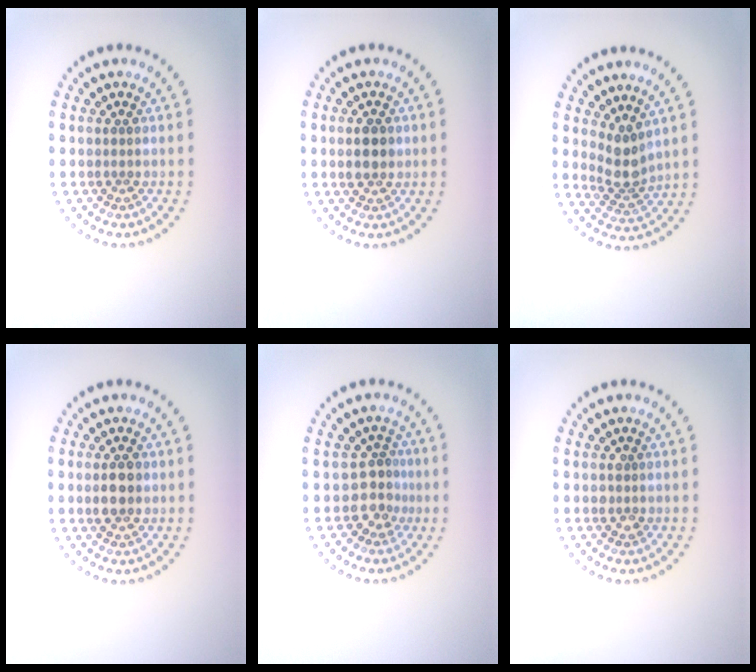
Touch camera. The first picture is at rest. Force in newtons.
{"total": 2.1, "press": 2.1, "slide": 0.2}
{"total": 2.7, "press": 2.0, "slide": 1.8}
{"total": 2.5, "press": 2.5, "slide": 0.2}
{"total": 2.7, "press": 2.1, "slide": 1.7}
{"total": 1.0, "press": 1.0, "slide": 0.2}